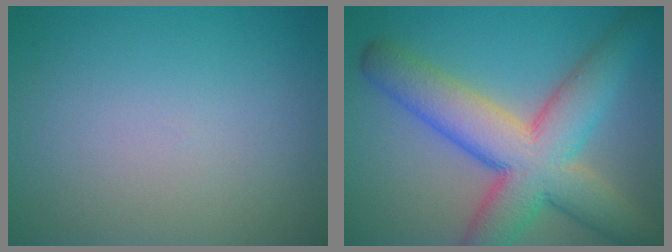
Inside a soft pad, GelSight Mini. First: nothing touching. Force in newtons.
{"total": 10.7, "press": 10.7, "slide": 0.6}